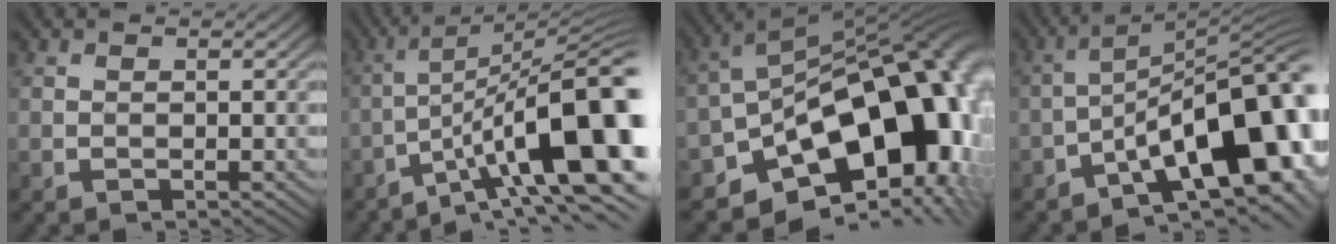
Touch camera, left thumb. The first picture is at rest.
{"total": 17.3, "force": [-5.6, 4.5, 15.7], "torque": [-0.211, 0.005, -0.082]}
{"total": 19.1, "force": [-7.0, 11.5, 13.5], "torque": [-0.175, -0.029, -0.102]}
{"total": 15.7, "force": [-6.3, 5.5, 13.3], "torque": [-0.191, 0.005, -0.113]}